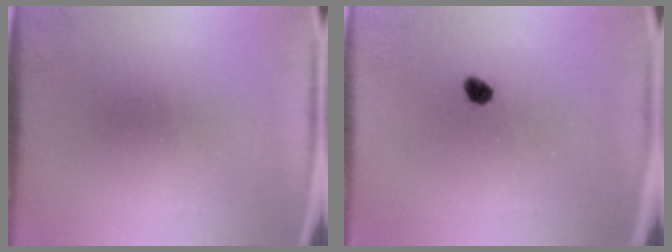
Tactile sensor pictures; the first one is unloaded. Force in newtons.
{"total": 2.0}